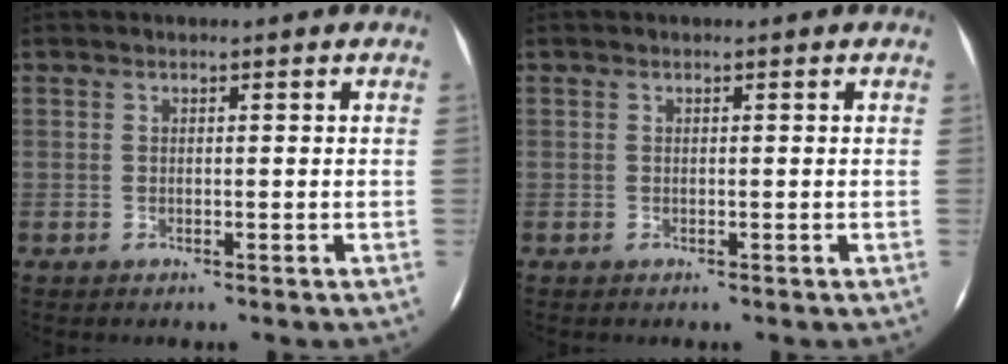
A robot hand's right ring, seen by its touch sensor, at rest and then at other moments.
{"total": 0.0}